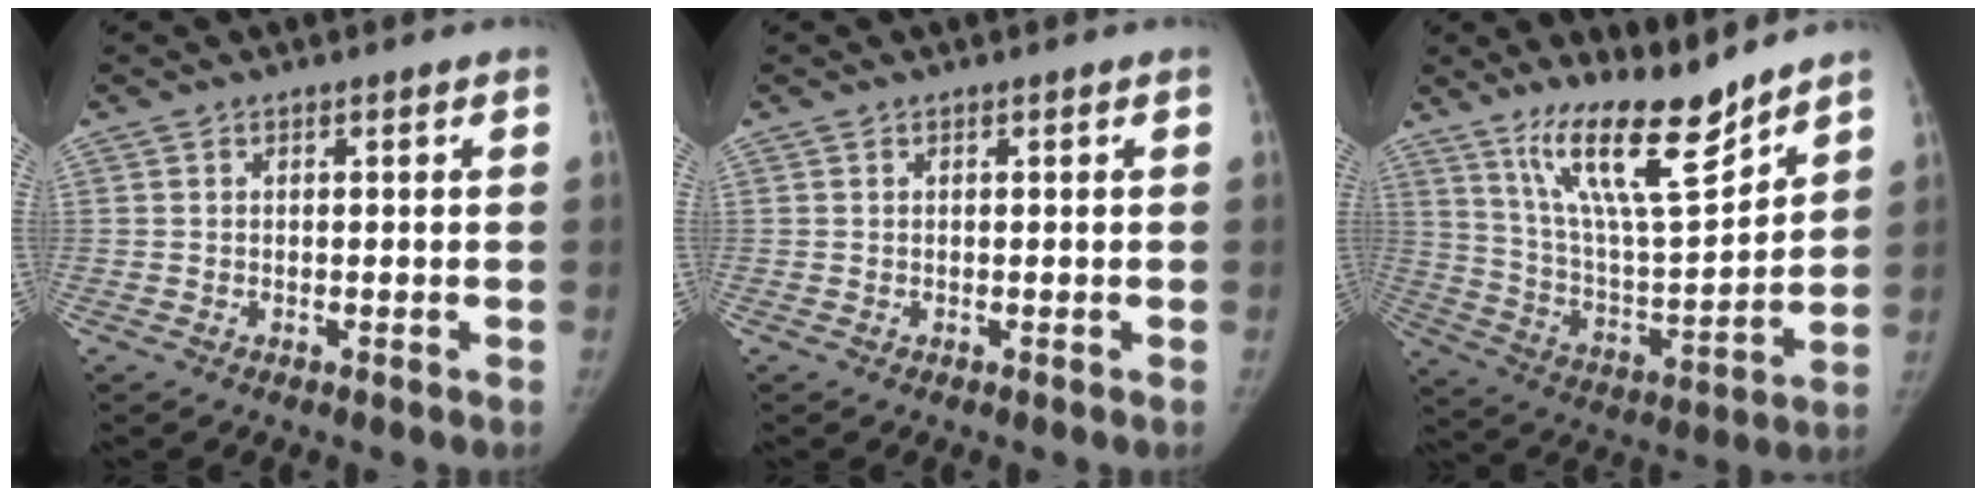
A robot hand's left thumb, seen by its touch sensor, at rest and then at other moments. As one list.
[{"total": 0.0}, {"total": 16.8, "force": [12.8, 3.0, 10.5], "torque": [-0.157, -0.087, 0.236]}]